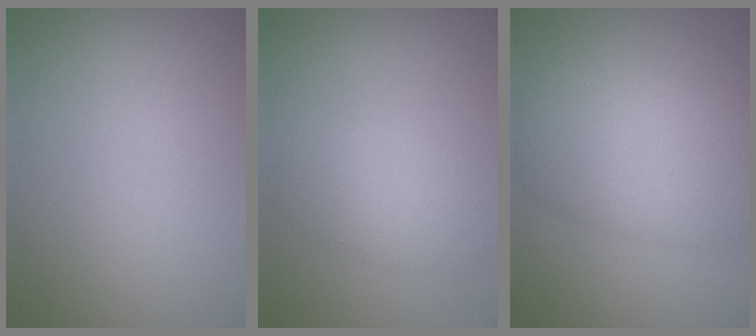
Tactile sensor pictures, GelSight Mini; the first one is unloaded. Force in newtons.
{"total": 3.5, "press": 3.5, "slide": 0.2}
{"total": 8.0, "press": 7.9, "slide": 0.6}